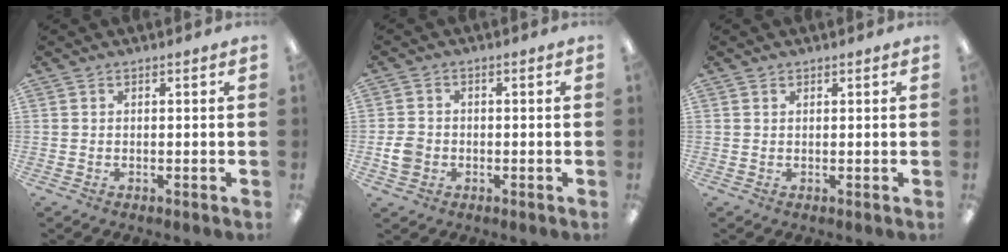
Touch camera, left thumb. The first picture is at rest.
{"total": 4.2, "force": [-1.0, 3.5, 2.1], "torque": [-0.039, 0.007, -0.017]}
{"total": 0.8, "force": [0.6, 0.5, 0.3], "torque": [-0.007, 0.002, 0.011]}